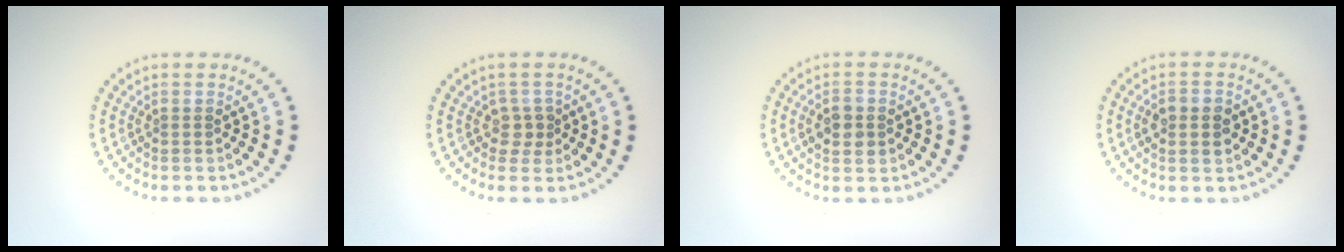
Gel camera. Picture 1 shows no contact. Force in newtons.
{"total": 1.6, "press": 1.2, "slide": 1.0}
{"total": 2.7, "press": 2.7, "slide": 0.2}
{"total": 2.8, "press": 2.8, "slide": 0.0}